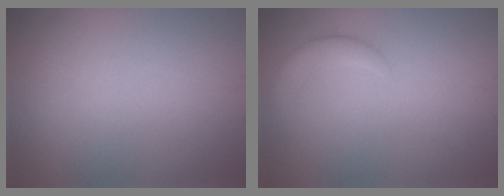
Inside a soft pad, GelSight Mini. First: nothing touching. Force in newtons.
{"total": 2.2, "press": 2.2, "slide": 0.1}